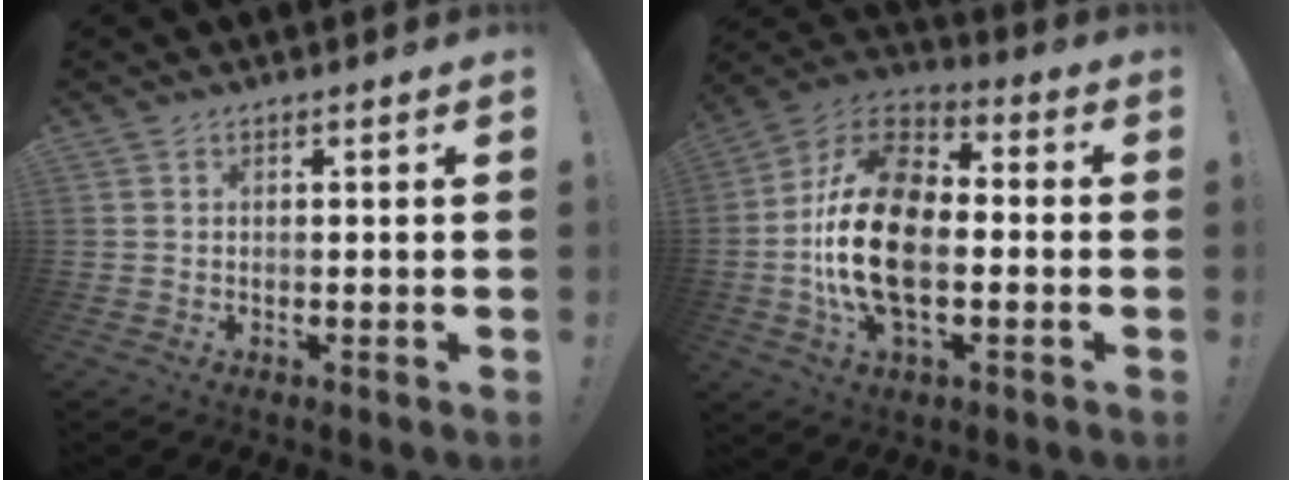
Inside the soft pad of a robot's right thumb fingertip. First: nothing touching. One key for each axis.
{"total": 22.3, "fx": -2.3, "fy": 13.0, "fz": 17.9, "tx": -0.326, "ty": 0.019, "tz": -0.035}